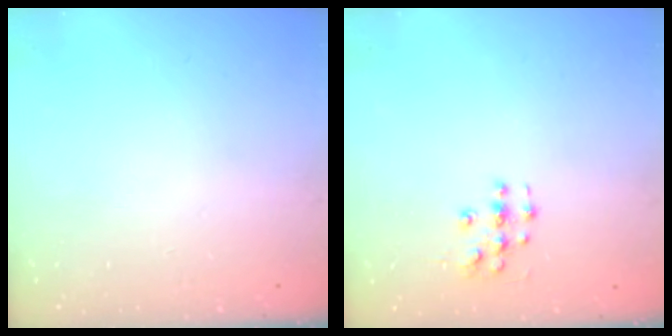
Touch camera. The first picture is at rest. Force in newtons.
{"total": 3.7, "press": 3.7, "slide": 0.1}